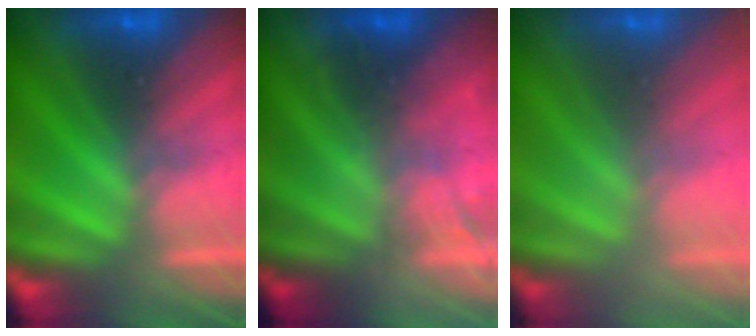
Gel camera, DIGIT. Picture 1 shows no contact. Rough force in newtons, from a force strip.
{"total": 2.2}
{"total": 2.4}